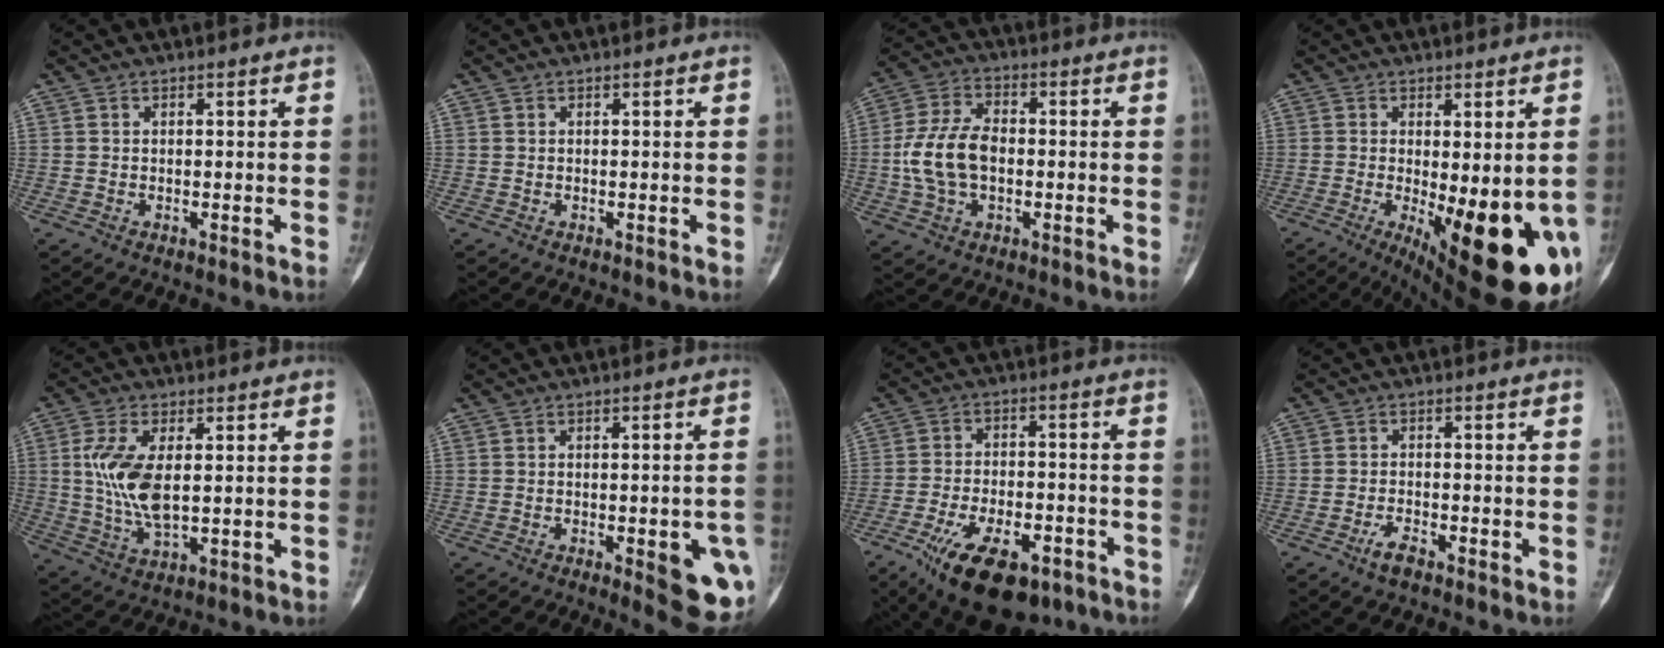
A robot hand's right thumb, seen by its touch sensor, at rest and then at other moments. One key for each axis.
{"total": 0.0}
{"total": 11.2, "fx": -0.9, "fy": 7.1, "fz": 8.7, "tx": -0.171, "ty": 0.021, "tz": -0.021}
{"total": 19.0, "fx": -5.4, "fy": 6.6, "fz": 17.0, "tx": -0.185, "ty": -0.027, "tz": -0.054}
{"total": 11.0, "fx": 1.4, "fy": 5.3, "fz": 9.5, "tx": -0.197, "ty": -0.012, "tz": 0.034}
{"total": 11.5, "fx": -3.7, "fy": 3.6, "fz": 10.3, "tx": -0.108, "ty": 0.002, "tz": -0.033}
{"total": 17.4, "fx": -10.0, "fy": 8.2, "fz": 11.7, "tx": -0.195, "ty": 0.034, "tz": -0.154}
{"total": 3.0, "fx": -2.0, "fy": 1.2, "fz": 1.9, "tx": -0.041, "ty": 0.008, "tz": -0.039}